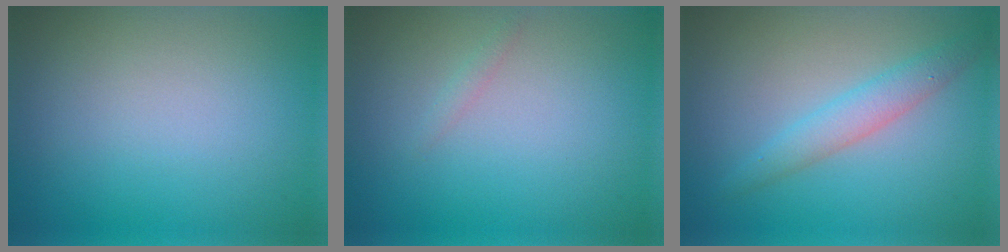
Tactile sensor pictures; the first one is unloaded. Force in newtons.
{"total": 0.7, "press": 0.7, "slide": 0.0}
{"total": 2.5, "press": 2.5, "slide": 0.0}